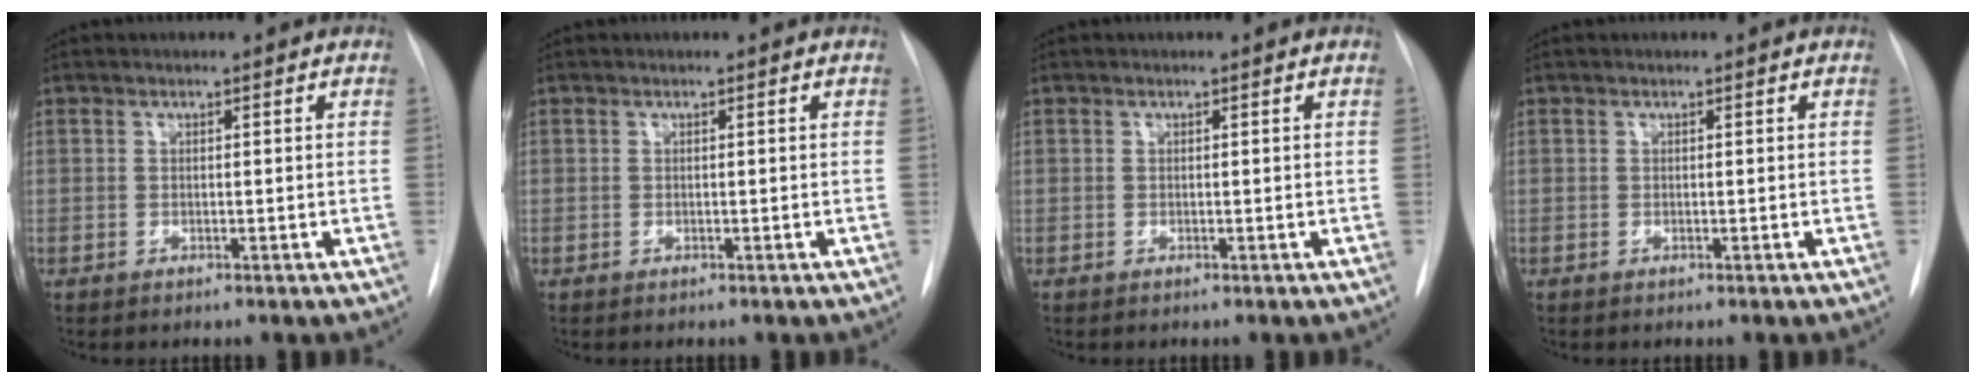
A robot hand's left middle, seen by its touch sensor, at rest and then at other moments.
{"total": 0.0}
{"total": 0.0}
{"total": 0.0}